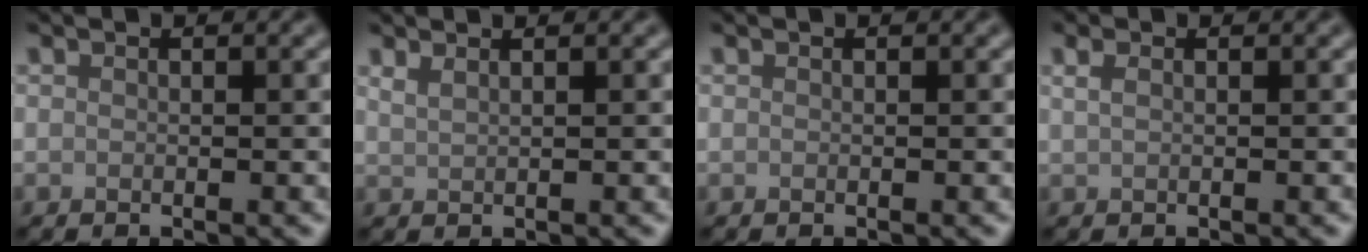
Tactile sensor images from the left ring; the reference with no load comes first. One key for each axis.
{"total": 1.4, "fx": 1.1, "fy": 0.5, "fz": 0.7, "tx": -0.009, "ty": 0.000, "tz": 0.018}
{"total": 0.0}
{"total": 1.0, "fx": 0.6, "fy": 0.4, "fz": 0.7, "tx": -0.016, "ty": -0.001, "tz": 0.012}